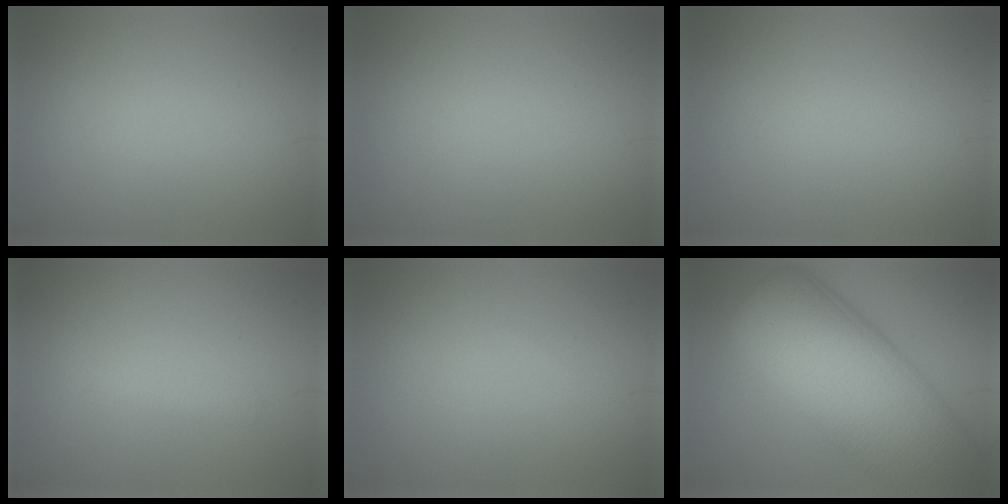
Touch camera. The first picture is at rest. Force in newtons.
{"total": 0.0}
{"total": 0.0}
{"total": 1.1, "press": 1.1, "slide": 0.0}
{"total": 0.0}
{"total": 16.9, "press": 16.9, "slide": 0.9}